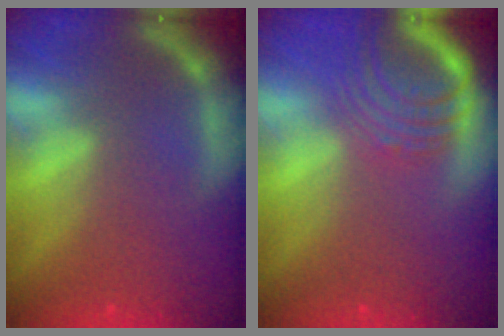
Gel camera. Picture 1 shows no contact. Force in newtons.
{"total": 7.6}